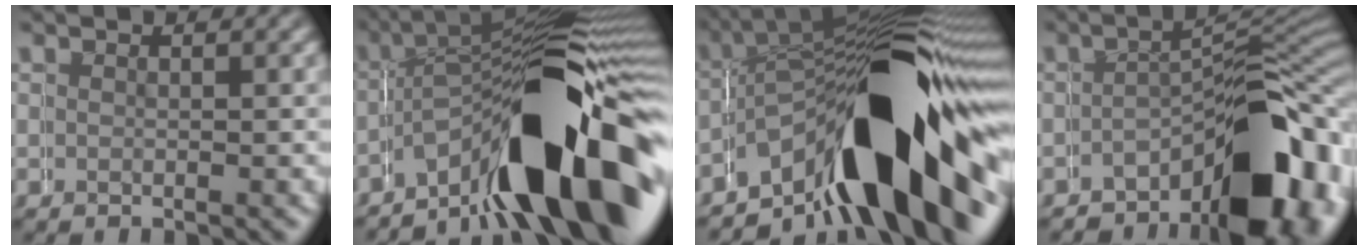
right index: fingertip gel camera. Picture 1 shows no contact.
{"total": 16.7, "force": [-5.7, 6.8, 14.2], "torque": [-0.186, 0.012, -0.084]}
{"total": 19.0, "force": [-4.0, 8.3, 16.6], "torque": [-0.225, 0.013, -0.066]}
{"total": 11.2, "force": [-5.3, 5.1, 8.5], "torque": [-0.102, -0.001, -0.076]}